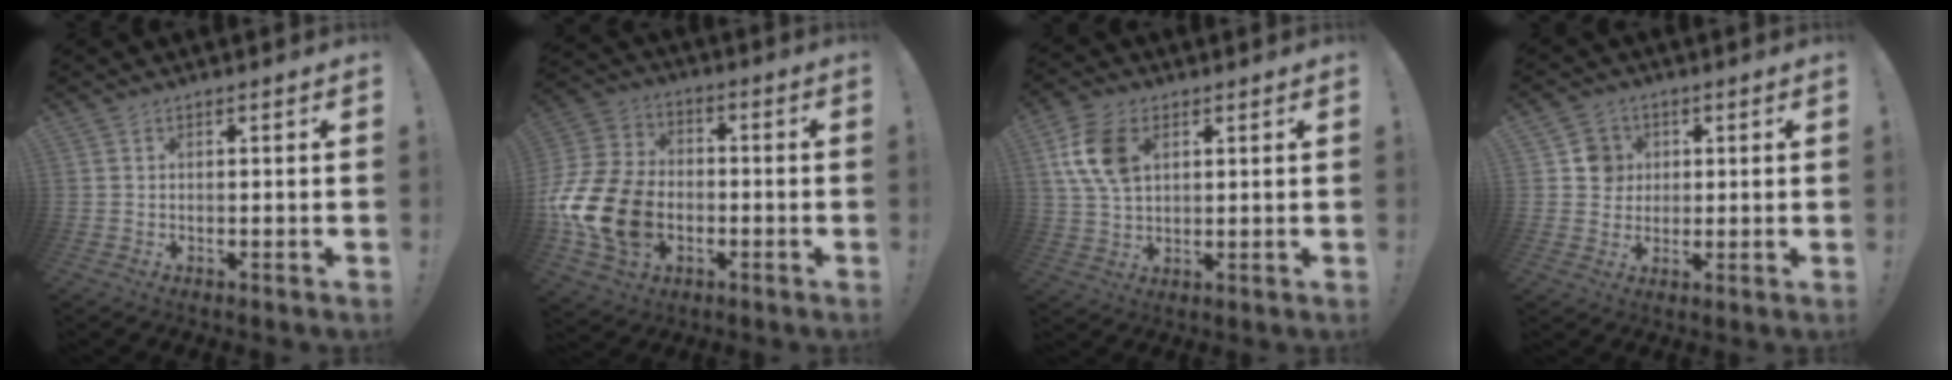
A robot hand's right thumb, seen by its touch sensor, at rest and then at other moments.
{"total": 20.0, "force": [-5.5, 14.6, 12.6], "torque": [-0.235, 0.037, -0.083]}
{"total": 11.9, "force": [3.9, 7.9, 8.1], "torque": [-0.157, 0.002, 0.076]}
{"total": 7.0, "force": [1.7, 6.7, 1.2], "torque": [-0.008, -0.006, 0.035]}